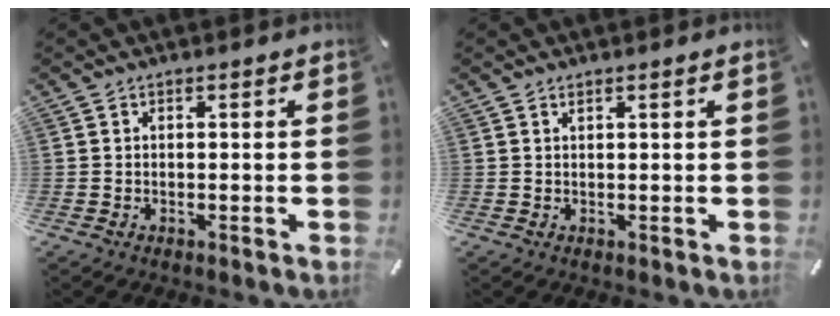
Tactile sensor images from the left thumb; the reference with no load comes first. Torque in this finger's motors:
{"motor_torque": [-0.10, -0.27, 0.32, -0.13, 0.01]}